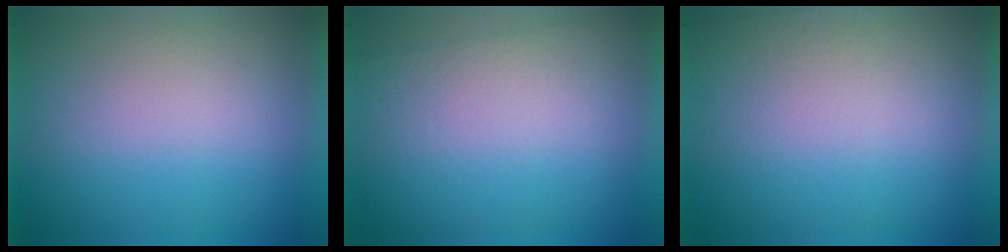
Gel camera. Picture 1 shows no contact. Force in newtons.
{"total": 2.8}
{"total": 2.9}